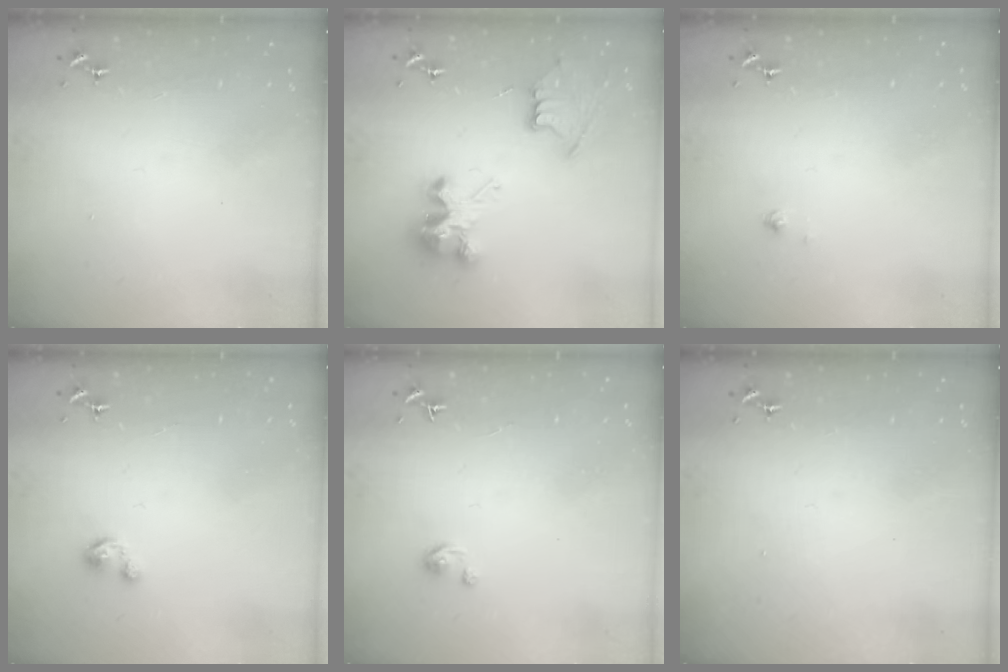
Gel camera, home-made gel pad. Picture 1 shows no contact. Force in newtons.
{"total": 9.5, "press": 9.5, "slide": 0.7}
{"total": 1.2, "press": 1.2, "slide": 0.1}
{"total": 3.0, "press": 3.0, "slide": 0.3}
{"total": 2.6, "press": 2.6, "slide": 0.3}
{"total": 0.0}